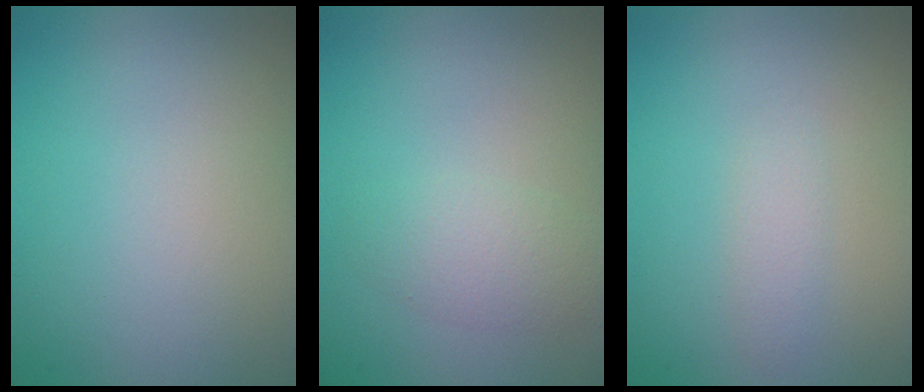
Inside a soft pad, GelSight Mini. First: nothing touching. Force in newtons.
{"total": 2.4, "press": 2.4, "slide": 0.1}
{"total": 1.1, "press": 1.1, "slide": 0.0}